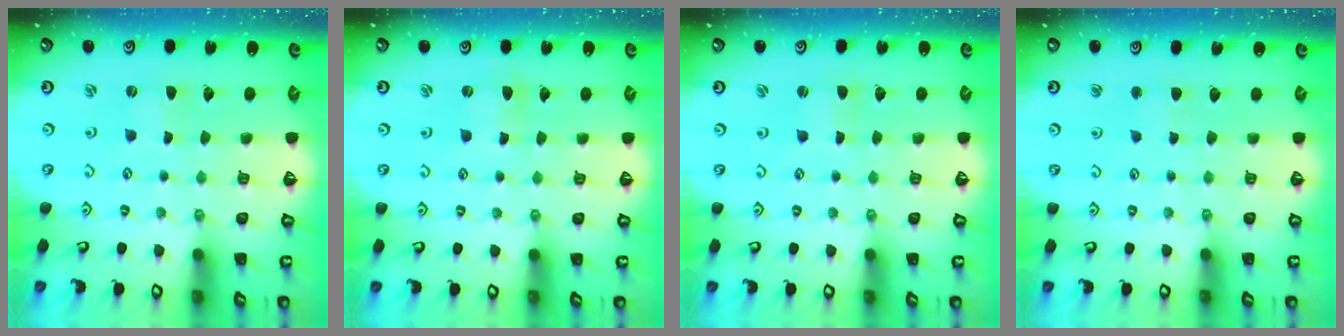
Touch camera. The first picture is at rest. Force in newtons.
{"total": 1.6, "press": 1.6, "slide": 0.3}
{"total": 0.6, "press": 0.5, "slide": 0.2}
{"total": 2.7, "press": 2.6, "slide": 0.4}